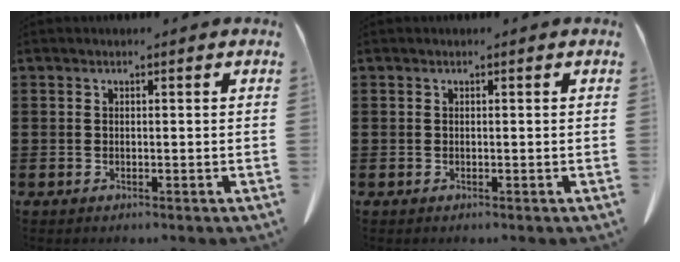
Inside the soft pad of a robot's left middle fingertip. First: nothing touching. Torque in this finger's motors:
{"motor_torque": [-0.02, 0.02, 0.00, 0.00]}